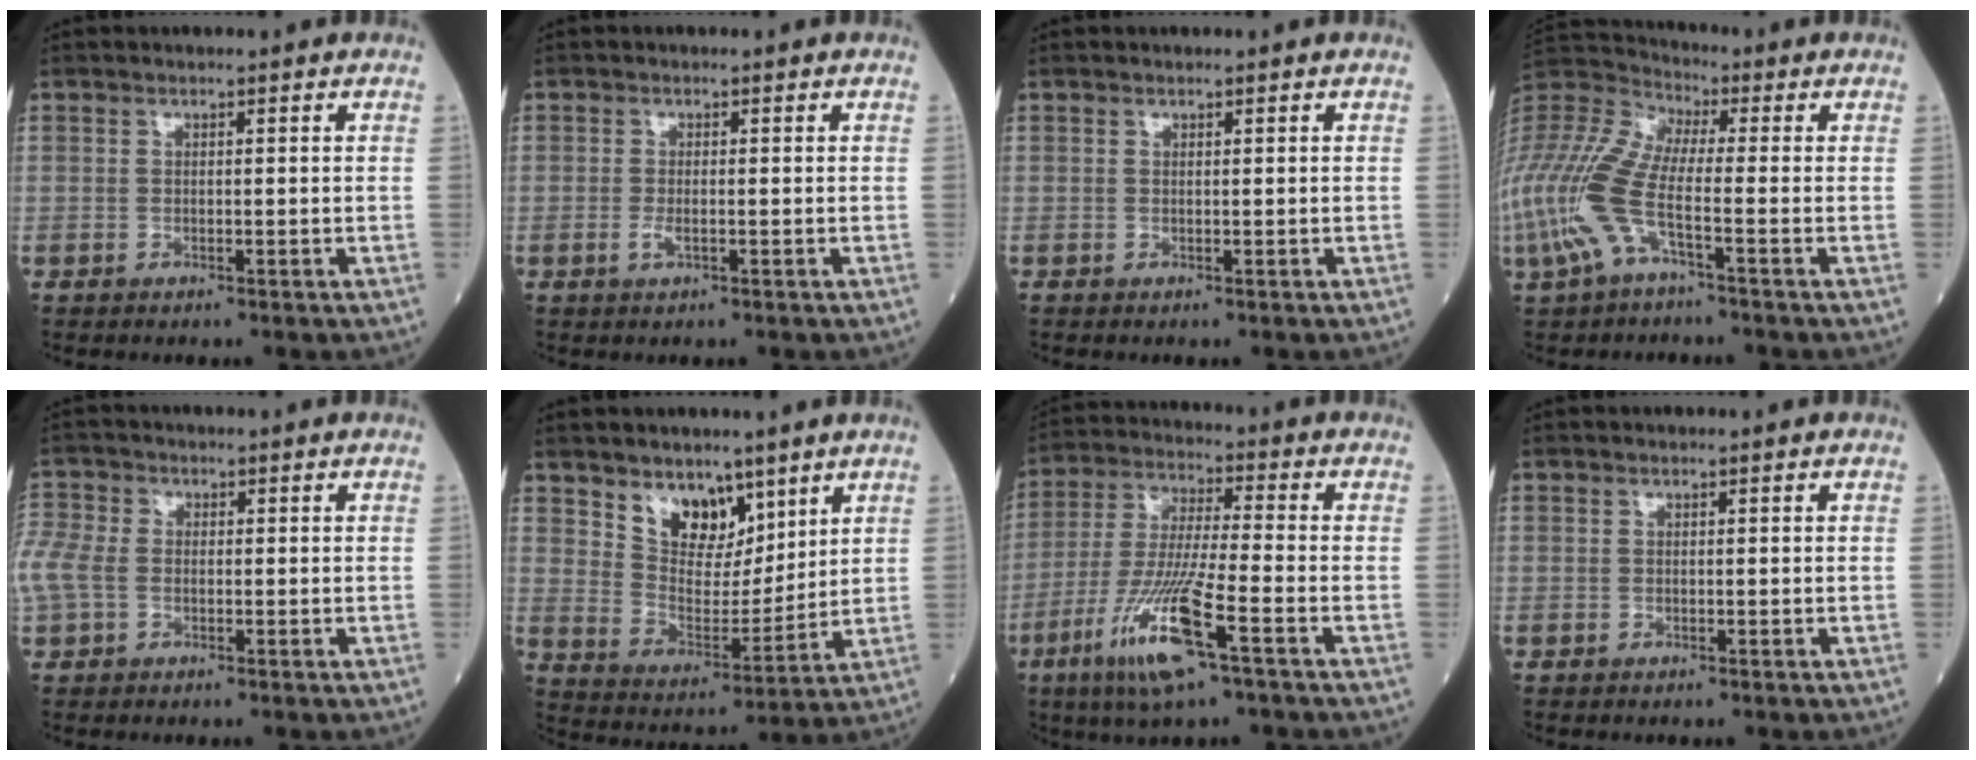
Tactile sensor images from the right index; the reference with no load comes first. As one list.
[{"total": 1.3, "force": [-0.4, 0.2, 1.2], "torque": [-0.030, -0.004, -0.008]}, {"total": 0.0}, {"total": 14.8, "force": [-4.7, 3.8, 13.5], "torque": [-0.328, 0.010, -0.096]}, {"total": 8.7, "force": [-0.6, 6.7, 5.4], "torque": [-0.176, 0.020, -0.009]}, {"total": 8.6, "force": [5.9, 4.8, 4.1], "torque": [-0.070, -0.004, 0.116]}, {"total": 12.8, "force": [-6.1, 0.5, 11.3], "torque": [-0.235, -0.022, -0.117]}, {"total": 0.0}]